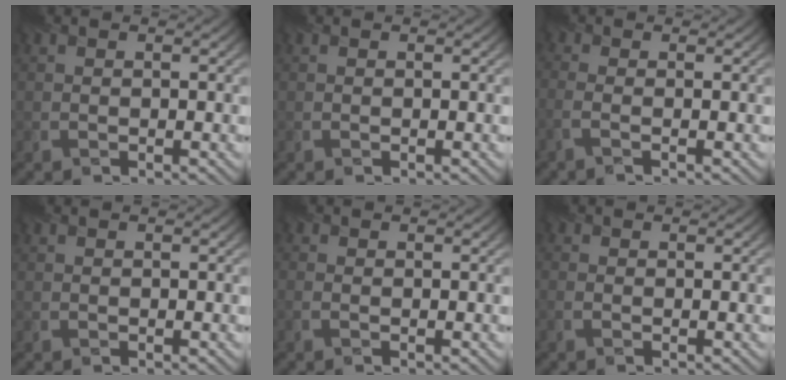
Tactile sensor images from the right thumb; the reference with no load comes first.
{"total": 0.0}
{"total": 1.5, "force": [-0.7, 0.2, 1.3], "torque": [-0.033, -0.001, -0.024]}
{"total": 0.0}
{"total": 0.0}
{"total": 0.0}